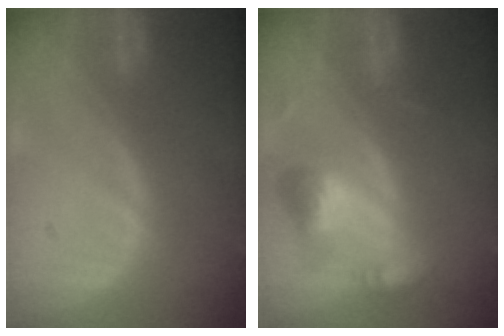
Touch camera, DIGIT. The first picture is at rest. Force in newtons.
{"total": 6.5, "press": 6.0, "slide": 2.5}